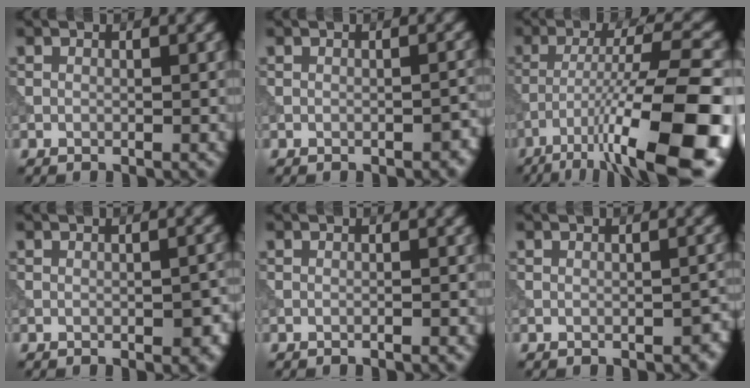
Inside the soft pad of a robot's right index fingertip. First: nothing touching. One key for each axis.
{"total": 1.1, "fx": -0.6, "fy": 0.5, "fz": 0.8, "tx": -0.014, "ty": 0.002, "tz": -0.008}
{"total": 14.8, "fx": -7.7, "fy": 3.2, "fz": 12.2, "tx": -0.207, "ty": -0.001, "tz": -0.121}
{"total": 2.8, "fx": -1.0, "fy": 1.0, "fz": 2.3, "tx": -0.030, "ty": 0.002, "tz": -0.013}
{"total": 0.7, "fx": -0.4, "fy": 0.1, "fz": 0.6, "tx": -0.005, "ty": 0.000, "tz": -0.016}
{"total": 1.3, "fx": -0.7, "fy": 0.7, "fz": 0.9, "tx": -0.016, "ty": -0.001, "tz": -0.008}